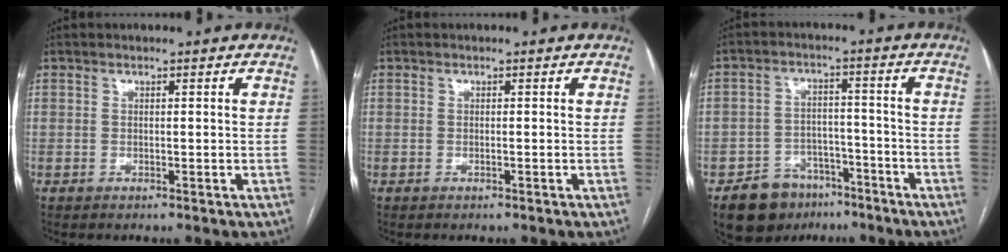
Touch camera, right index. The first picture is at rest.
{"total": 0.0}
{"total": 9.0, "force": [-6.2, 5.9, 2.7], "torque": [-0.042, 0.014, -0.093]}